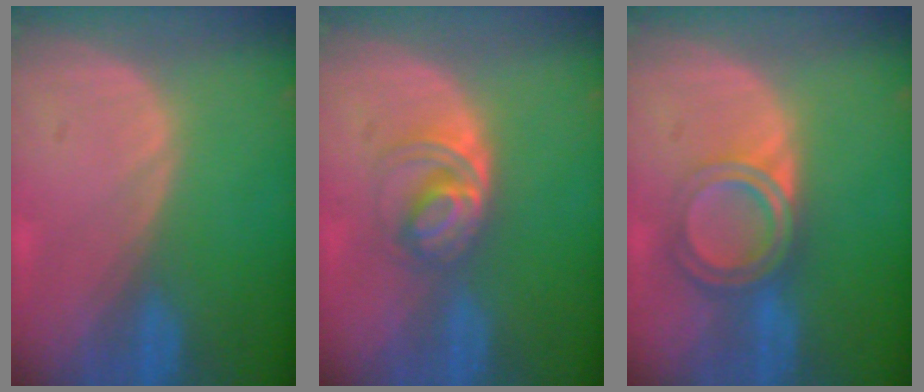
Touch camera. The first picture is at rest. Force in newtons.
{"total": 5.1, "press": 5.0, "slide": 1.3}
{"total": 6.4, "press": 5.4, "slide": 3.4}